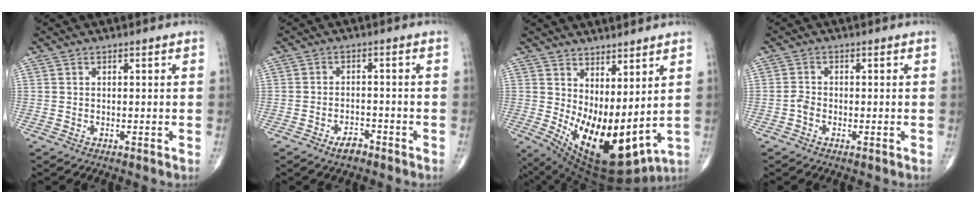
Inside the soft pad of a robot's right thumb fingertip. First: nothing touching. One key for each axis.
{"total": 3.5, "fx": -2.5, "fy": 1.7, "fz": 1.8, "tx": -0.027, "ty": 0.015, "tz": -0.041}
{"total": 16.9, "fx": 1.9, "fy": 7.3, "fz": 15.1, "tx": -0.249, "ty": -0.046, "tz": 0.059}
{"total": 1.7, "fx": -0.7, "fy": 1.1, "fz": 1.1, "tx": -0.024, "ty": 0.006, "tz": -0.020}